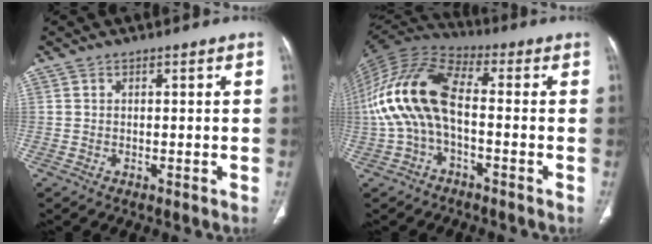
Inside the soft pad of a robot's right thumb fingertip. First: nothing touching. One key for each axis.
{"total": 15.7, "fx": -1.5, "fy": 8.0, "fz": 13.4, "tx": -0.276, "ty": 0.038, "tz": -0.038}